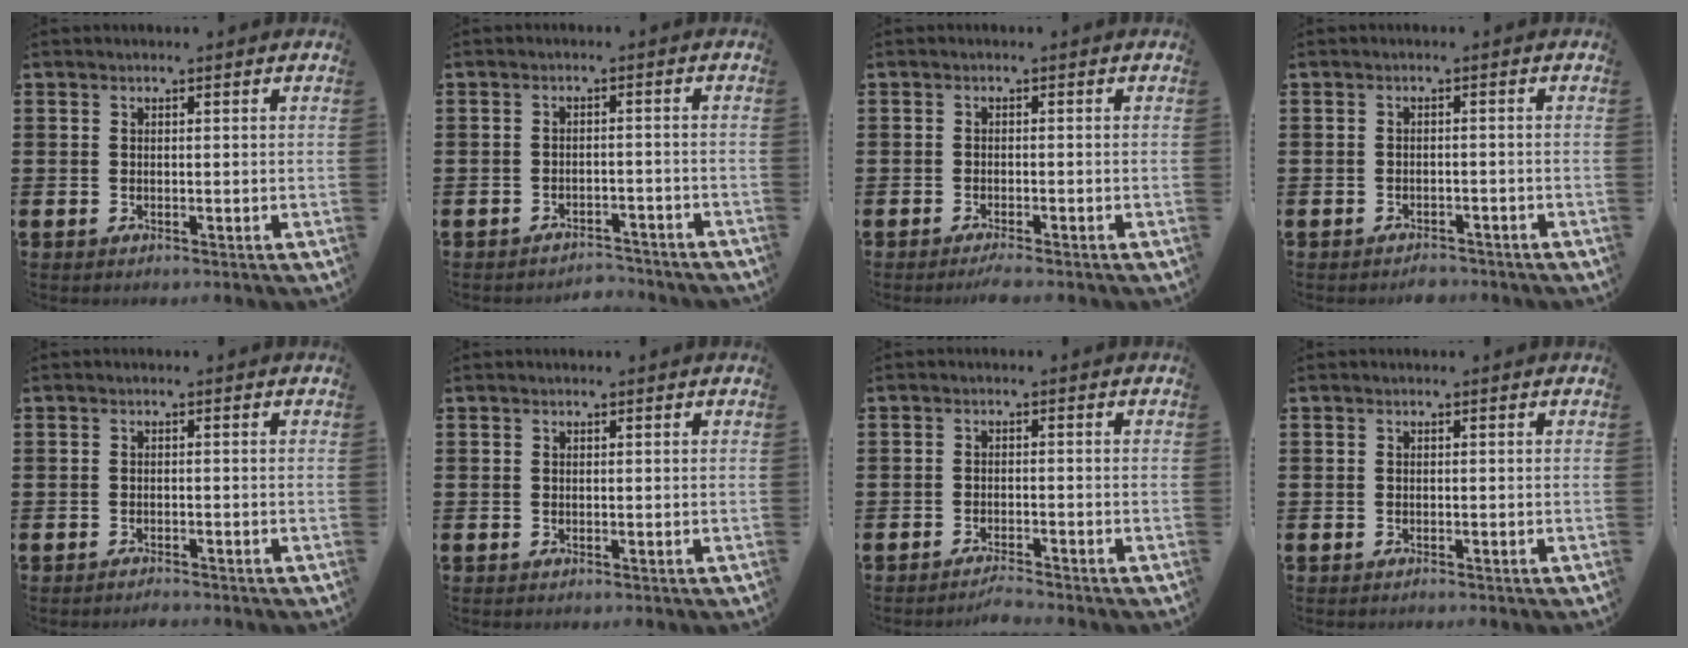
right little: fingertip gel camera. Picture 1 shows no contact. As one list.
[{"total": 2.4, "force": [-2.4, 0.1, -0.2], "torque": [-0.004, 0.003, -0.051]}, {"total": 1.3, "force": [-1.0, 0.0, 0.7], "torque": [-0.012, 0.000, -0.019]}, {"total": 1.5, "force": [-1.5, 0.2, 0.0], "torque": [-0.004, 0.004, -0.032]}, {"total": 1.1, "force": [-1.1, 0.1, 0.1], "torque": [-0.005, -0.002, -0.021]}, {"total": 0.0}, {"total": 1.8, "force": [-1.7, -0.1, 0.5], "torque": [-0.010, 0.004, -0.034]}, {"total": 0.0}]